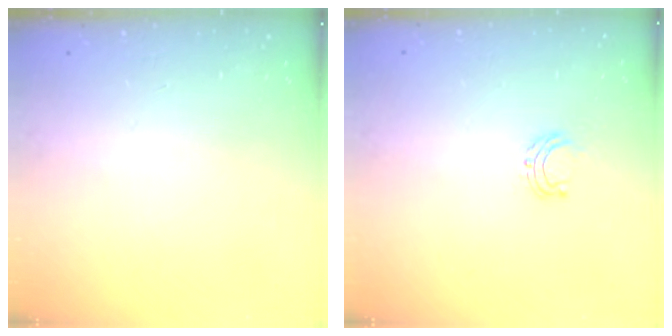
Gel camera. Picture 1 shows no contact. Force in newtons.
{"total": 4.6, "press": 4.6, "slide": 0.4}